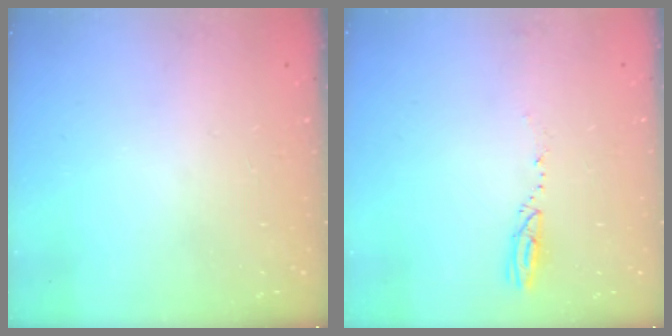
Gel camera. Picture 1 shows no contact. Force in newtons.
{"total": 2.9, "press": 2.9, "slide": 0.4}